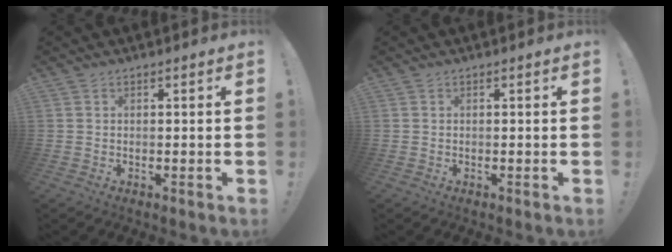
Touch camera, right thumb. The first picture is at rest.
{"total": 0.0}